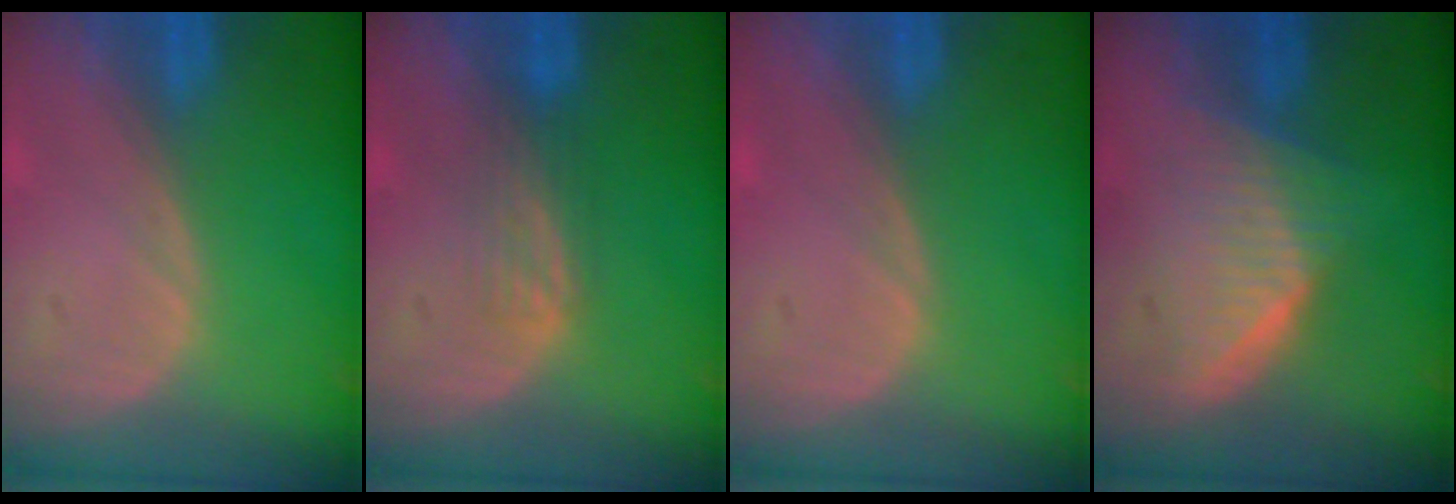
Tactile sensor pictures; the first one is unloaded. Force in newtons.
{"total": 2.6, "press": 2.6, "slide": 0.4}
{"total": 0.5, "press": 0.1, "slide": 0.5}
{"total": 5.9, "press": 5.9, "slide": 0.4}